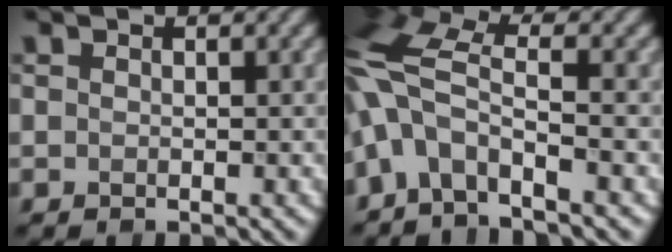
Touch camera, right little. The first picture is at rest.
{"total": 6.9, "force": [-2.9, 3.2, 5.4], "torque": [-0.116, 0.012, -0.074]}